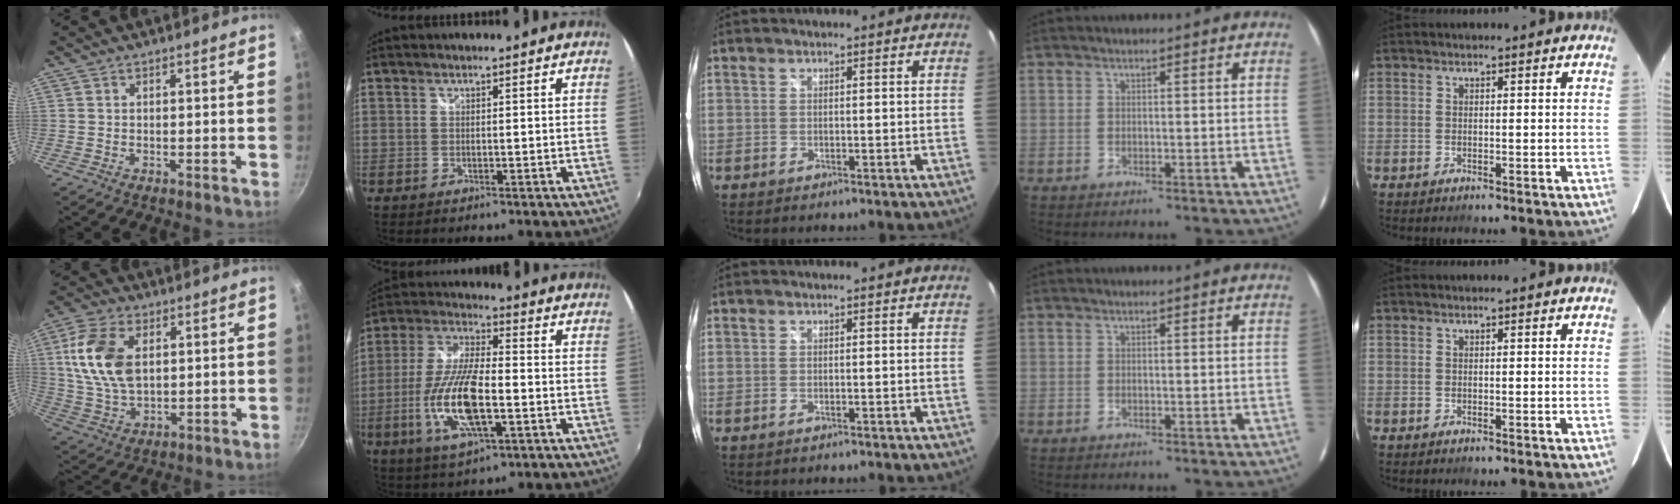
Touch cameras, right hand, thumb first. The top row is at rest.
{"thumb": {"total": 13.9, "force": [3.1, 8.4, 10.6], "torque": [-0.195, -0.006, 0.063]}, "index": {"total": 15.4, "force": [-4.1, 5.0, 14.0], "torque": [-0.291, -0.010, -0.078]}}